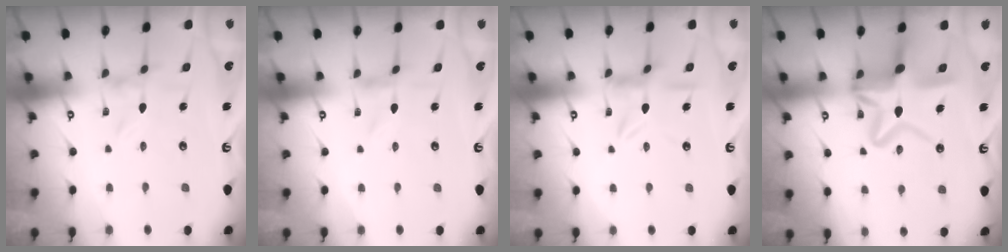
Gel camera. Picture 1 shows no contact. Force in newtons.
{"total": 0.0}
{"total": 8.1, "press": 8.1, "slide": 0.8}
{"total": 16.1, "press": 16.1, "slide": 1.6}